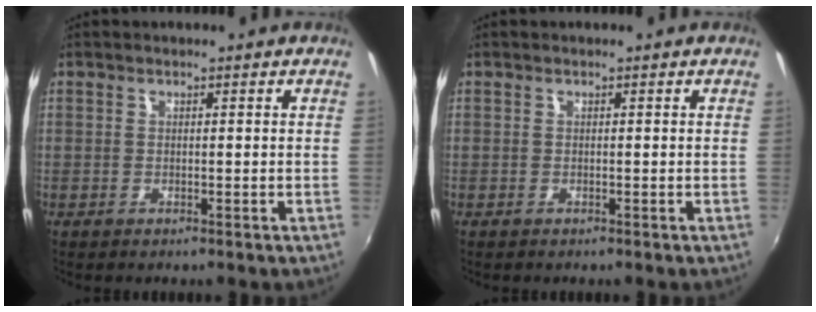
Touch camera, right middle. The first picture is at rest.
{"total": 0.0}